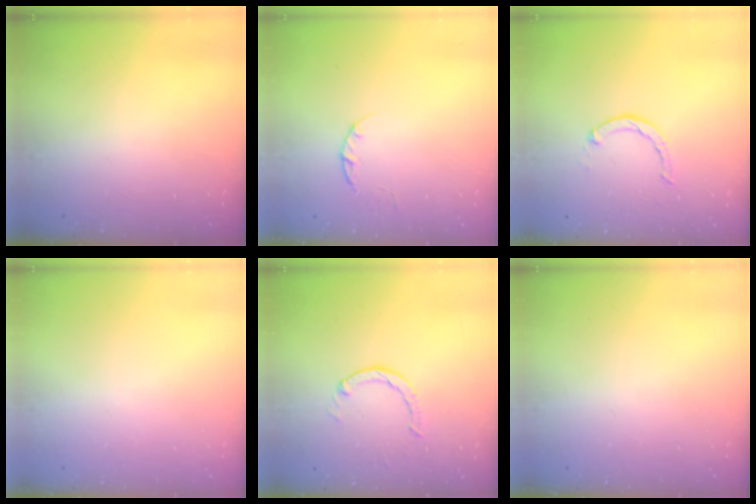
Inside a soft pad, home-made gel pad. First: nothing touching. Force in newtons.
{"total": 2.4, "press": 2.3, "slide": 0.4}
{"total": 2.4, "press": 2.4, "slide": 0.4}
{"total": 0.0}
{"total": 2.0, "press": 2.0, "slide": 0.2}
{"total": 0.0}